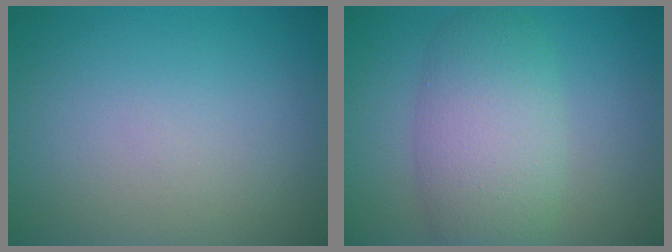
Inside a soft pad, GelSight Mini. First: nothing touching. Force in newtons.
{"total": 6.3, "press": 6.2, "slide": 0.1}